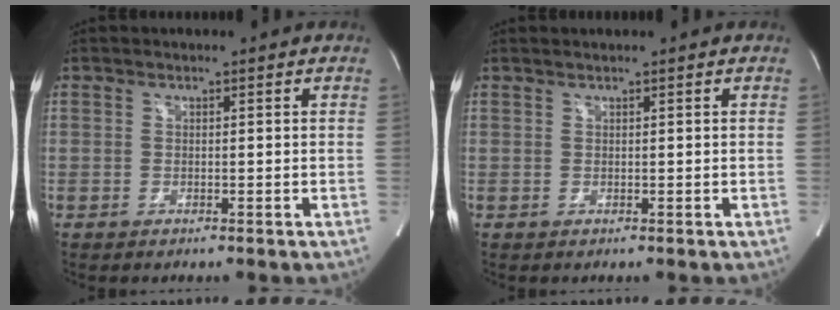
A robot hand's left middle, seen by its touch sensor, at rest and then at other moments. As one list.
[{"total": 0.7, "force": [0.6, -0.2, 0.3], "torque": [-0.011, 0.006, 0.016]}]